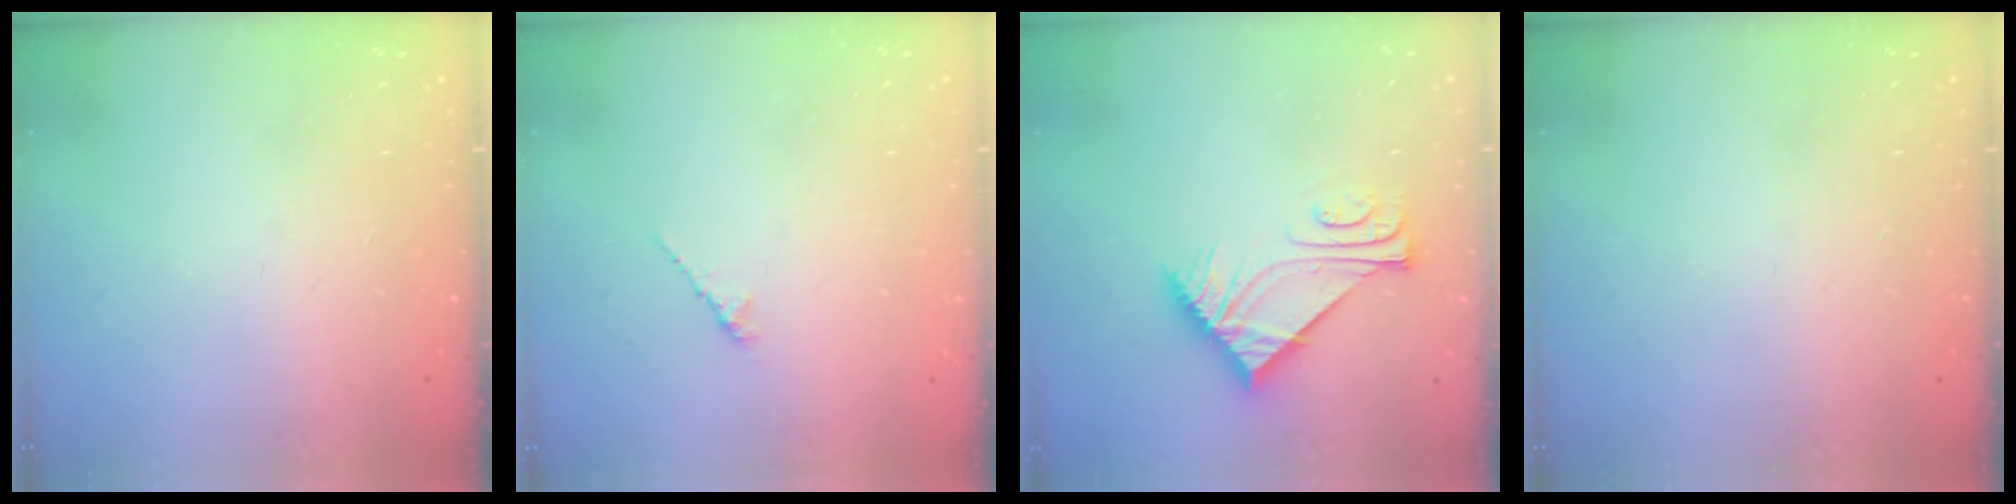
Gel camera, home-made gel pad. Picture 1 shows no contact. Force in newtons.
{"total": 2.0, "press": 2.0, "slide": 0.6}
{"total": 6.9, "press": 6.8, "slide": 0.8}
{"total": 0.0}